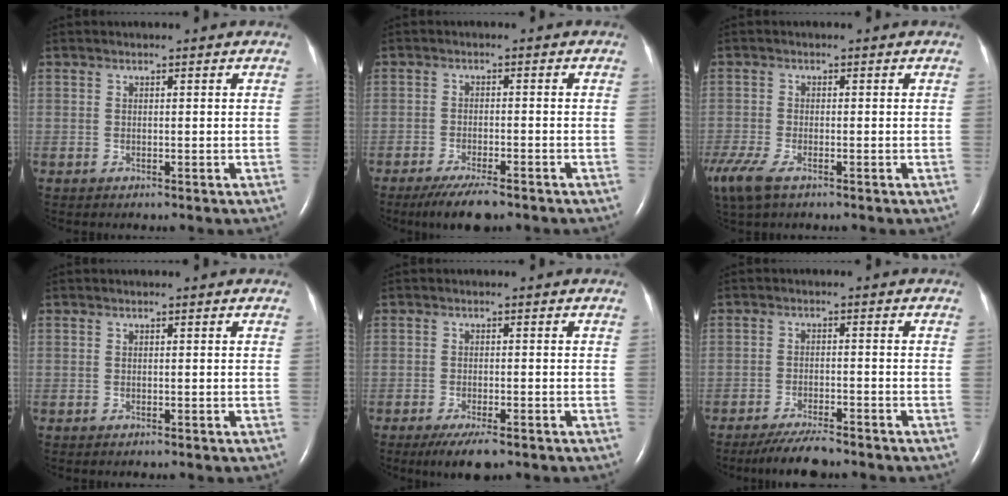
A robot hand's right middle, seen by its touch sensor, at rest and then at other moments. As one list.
[{"total": 6.3, "force": [-4.8, 1.2, 3.9], "torque": [-0.068, -0.014, -0.077]}, {"total": 8.9, "force": [-5.6, 3.6, 5.9], "torque": [-0.143, -0.025, -0.100]}, {"total": 0.0}, {"total": 5.1, "force": [-3.5, 1.2, 3.5], "torque": [-0.060, -0.011, -0.052]}, {"total": 5.9, "force": [-5.2, 0.7, 2.6], "torque": [-0.050, -0.016, -0.090]}]